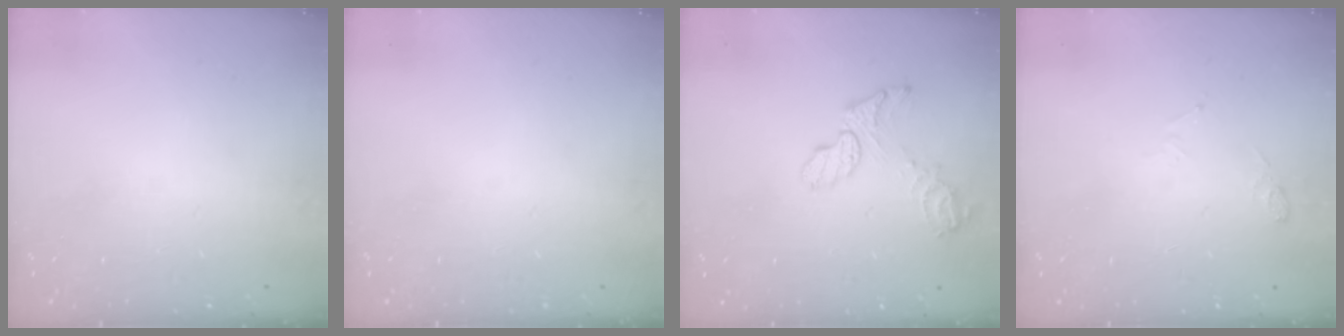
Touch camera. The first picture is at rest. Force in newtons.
{"total": 0.0}
{"total": 9.0, "press": 9.0, "slide": 0.6}
{"total": 13.2, "press": 5.8, "slide": 11.9}